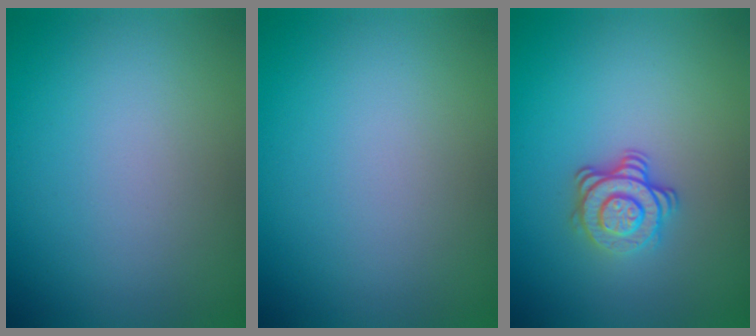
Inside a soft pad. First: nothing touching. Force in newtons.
{"total": 0.0}
{"total": 3.4, "press": 2.5, "slide": 2.3}